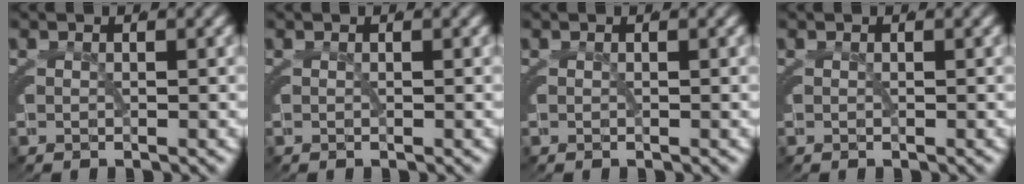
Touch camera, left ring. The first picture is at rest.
{"total": 0.0}
{"total": 0.0}
{"total": 0.0}